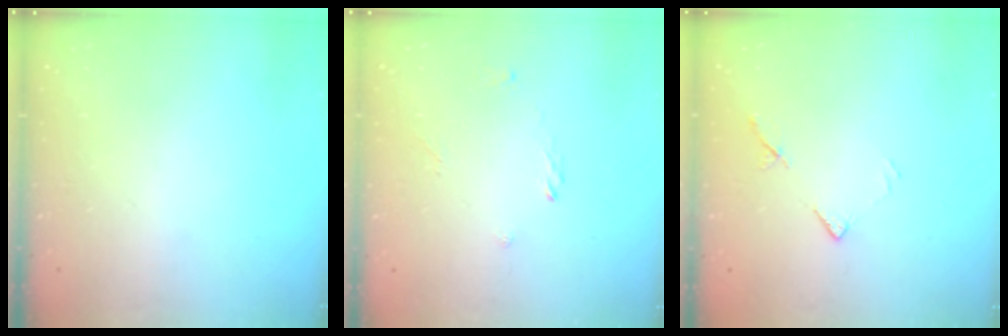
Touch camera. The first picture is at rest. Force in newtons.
{"total": 1.6, "press": 1.5, "slide": 0.5}
{"total": 6.4, "press": 6.4, "slide": 0.7}